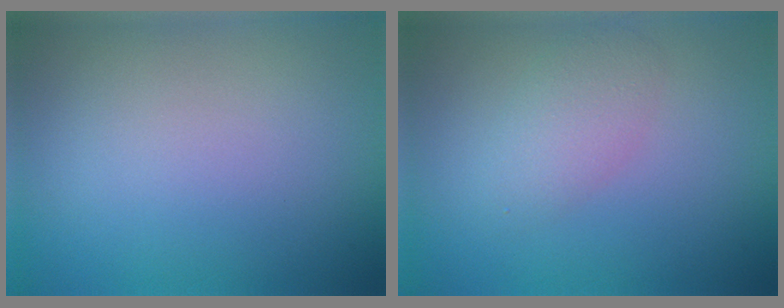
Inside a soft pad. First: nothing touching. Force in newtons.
{"total": 2.6, "press": 2.6, "slide": 0.1}